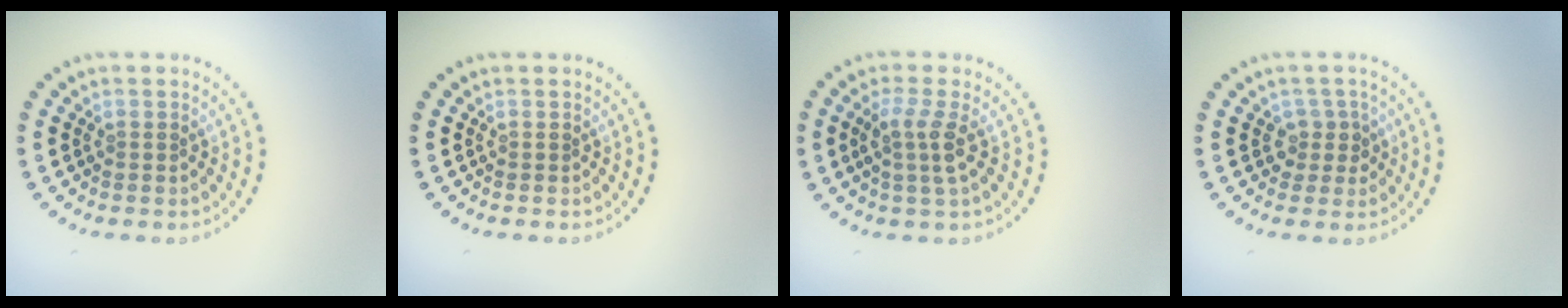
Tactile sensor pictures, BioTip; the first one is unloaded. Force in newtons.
{"total": 0.0}
{"total": 2.5, "press": 2.0, "slide": 1.5}
{"total": 1.9, "press": 1.4, "slide": 1.3}